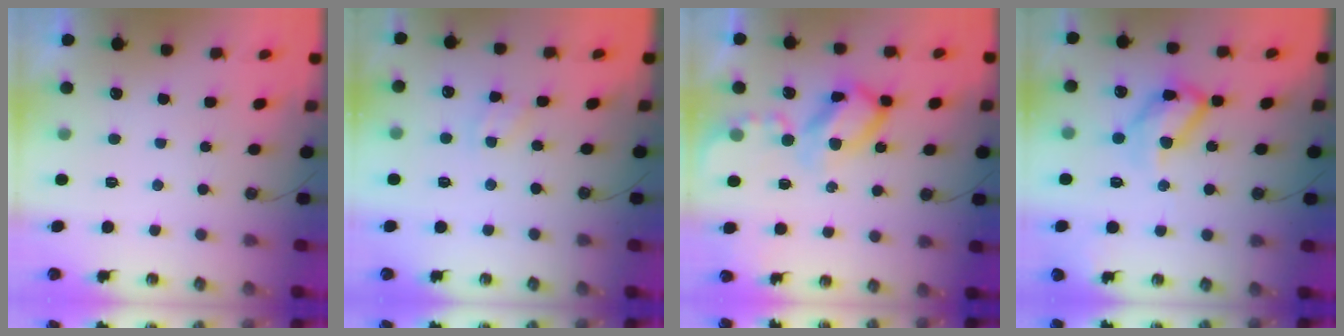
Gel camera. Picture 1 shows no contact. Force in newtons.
{"total": 2.7, "press": 2.7, "slide": 0.3}
{"total": 15.2, "press": 15.2, "slide": 1.5}
{"total": 16.2, "press": 16.1, "slide": 1.1}